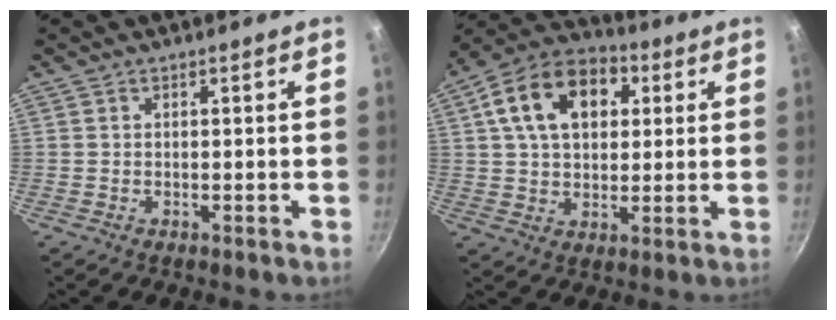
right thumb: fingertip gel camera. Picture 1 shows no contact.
{"total": 16.3, "force": [4.7, 11.0, 11.0], "torque": [-0.166, 0.016, 0.063]}